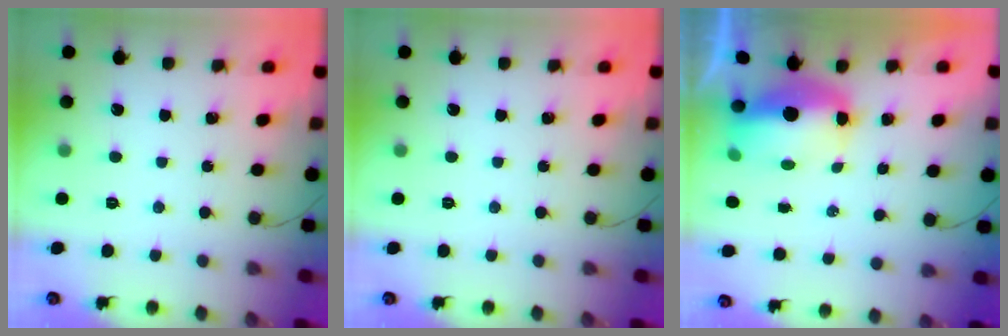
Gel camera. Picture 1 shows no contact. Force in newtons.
{"total": 0.0}
{"total": 10.1, "press": 9.9, "slide": 2.1}